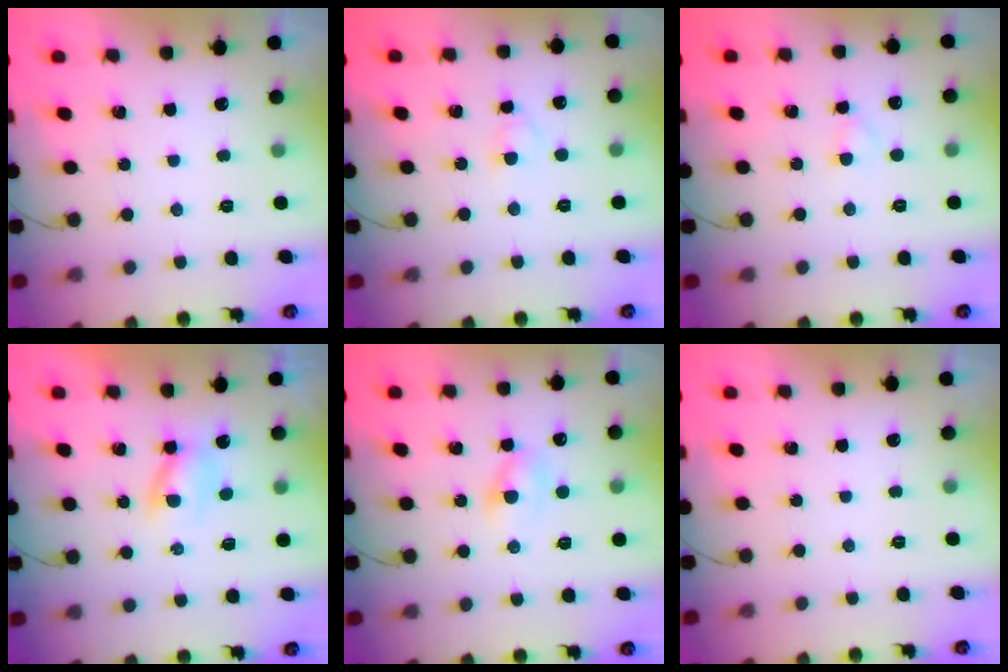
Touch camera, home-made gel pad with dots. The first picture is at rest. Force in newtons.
{"total": 2.6, "press": 2.4, "slide": 1.1}
{"total": 1.9, "press": 1.7, "slide": 0.9}
{"total": 2.6, "press": 2.3, "slide": 1.2}
{"total": 2.5, "press": 2.3, "slide": 0.9}
{"total": 0.0}